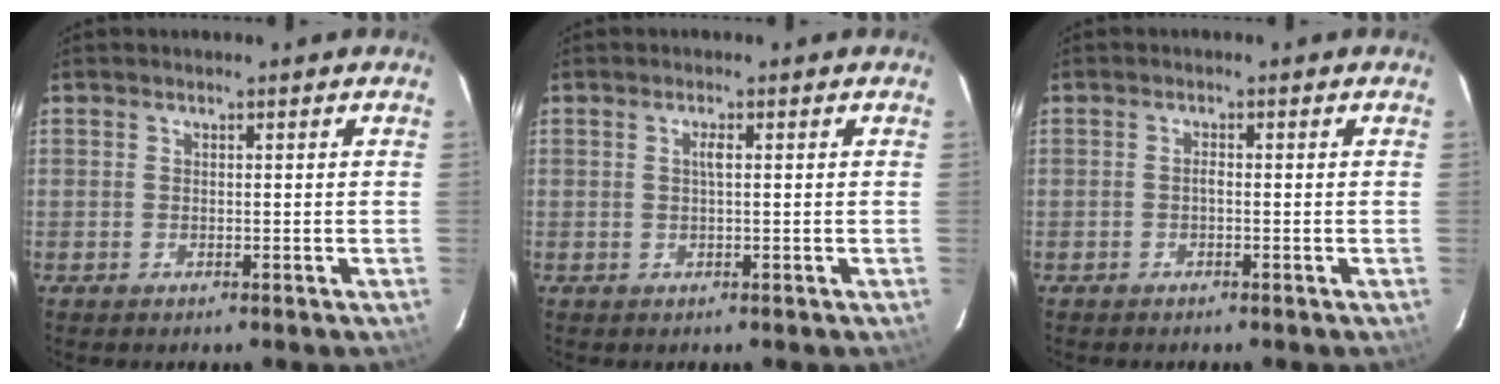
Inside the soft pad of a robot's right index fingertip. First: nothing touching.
{"total": 1.2, "force": [0.2, 0.1, 1.2], "torque": [-0.023, 0.003, 0.003]}
{"total": 0.7, "force": [-0.3, 0.3, 0.6], "torque": [-0.010, 0.005, -0.007]}